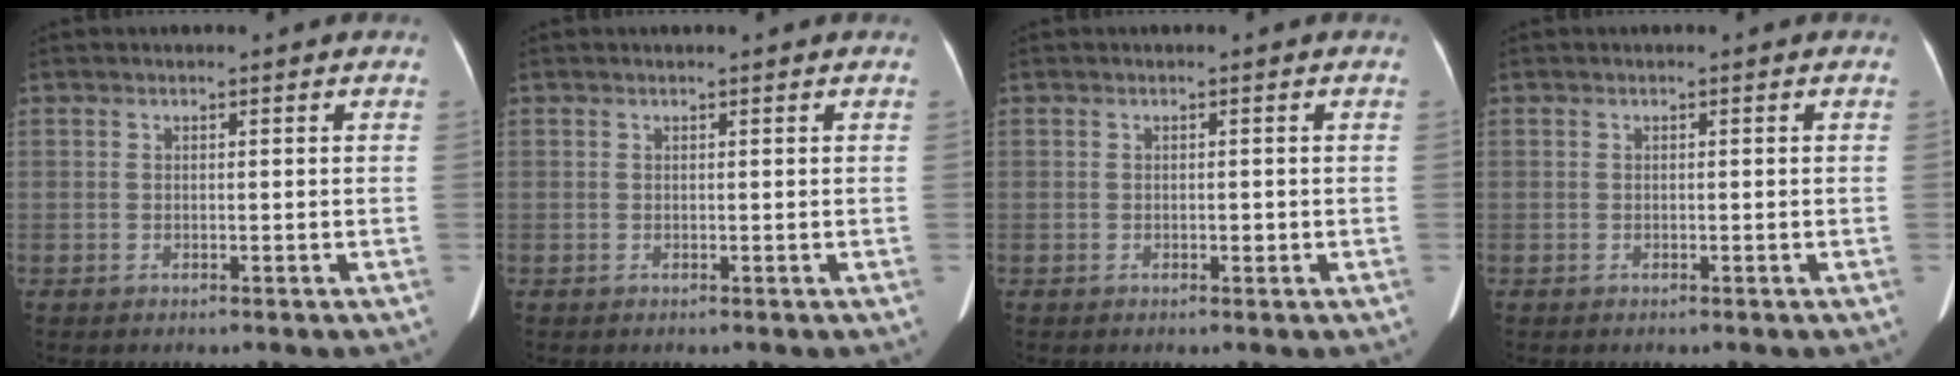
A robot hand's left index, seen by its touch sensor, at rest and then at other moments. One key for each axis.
{"total": 0.7, "fx": 0.6, "fy": -0.1, "fz": 0.2, "tx": -0.008, "ty": 0.013, "tz": 0.013}
{"total": 0.6, "fx": -0.5, "fy": 0.2, "fz": 0.2, "tx": -0.005, "ty": 0.001, "tz": -0.004}
{"total": 0.0}